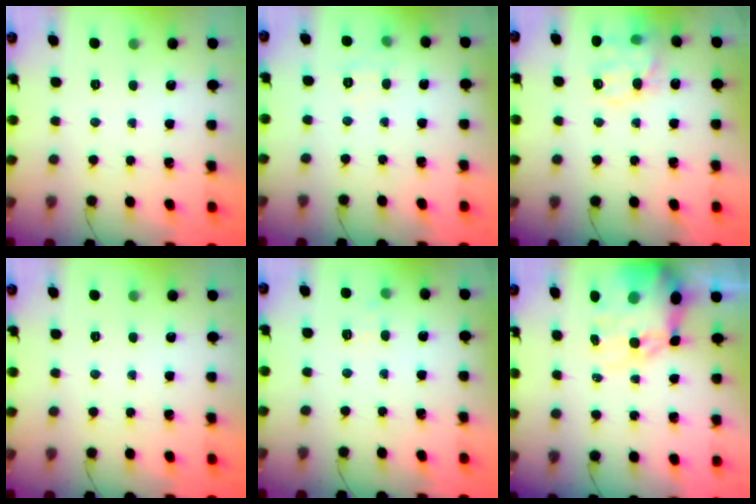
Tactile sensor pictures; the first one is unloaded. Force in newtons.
{"total": 5.8, "press": 5.6, "slide": 1.5}
{"total": 14.0, "press": 13.9, "slide": 1.6}
{"total": 0.0}
{"total": 5.5, "press": 5.3, "slide": 1.6}
{"total": 13.0, "press": 12.6, "slide": 3.4}